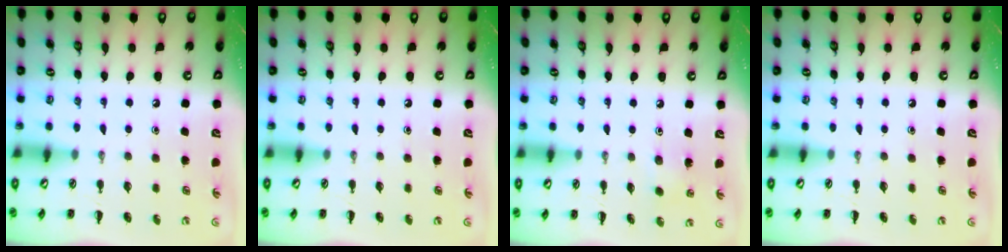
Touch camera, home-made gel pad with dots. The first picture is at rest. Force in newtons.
{"total": 0.0}
{"total": 2.7, "press": 2.6, "slide": 0.9}
{"total": 0.0}